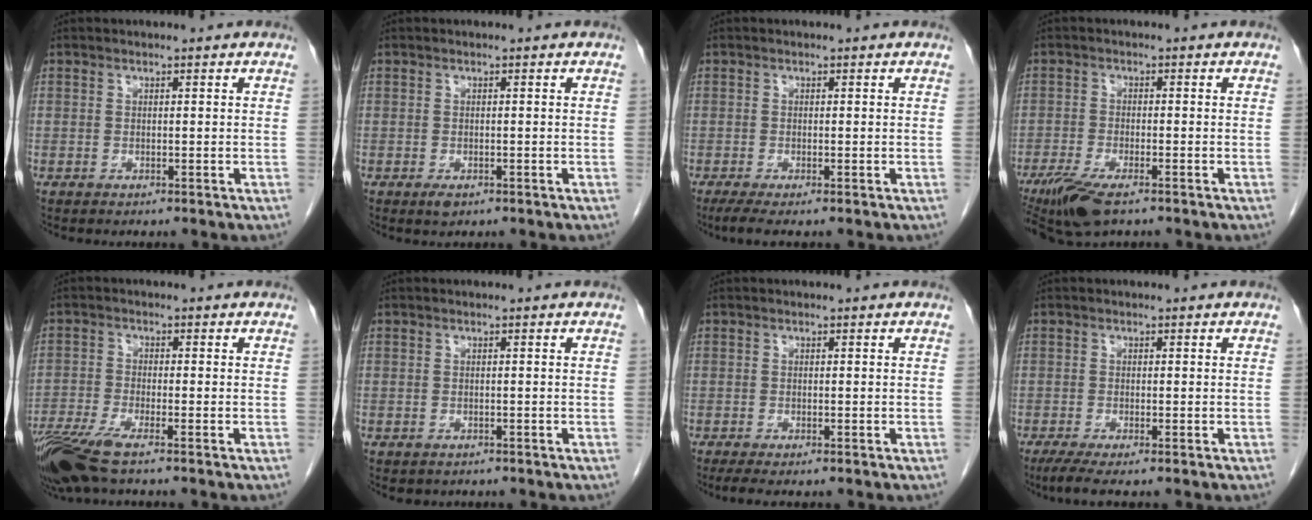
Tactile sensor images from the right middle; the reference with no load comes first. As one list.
[{"total": 1.4, "force": [-0.8, 0.7, 0.9], "torque": [-0.016, -0.001, -0.007]}, {"total": 2.6, "force": [-1.8, 0.2, 1.9], "torque": [-0.040, -0.011, -0.034]}, {"total": 7.0, "force": [-4.7, 1.9, 4.8], "torque": [-0.090, -0.016, -0.080]}, {"total": 8.1, "force": [-5.8, 0.9, 5.6], "torque": [-0.111, -0.018, -0.112]}, {"total": 2.0, "force": [-1.7, 0.8, 0.7], "torque": [-0.016, -0.005, -0.019]}, {"total": 2.4, "force": [-1.8, 0.4, 1.6], "torque": [-0.028, -0.010, -0.028]}, {"total": 3.2, "force": [-2.1, 0.1, 2.3], "torque": [-0.048, -0.013, -0.042]}]